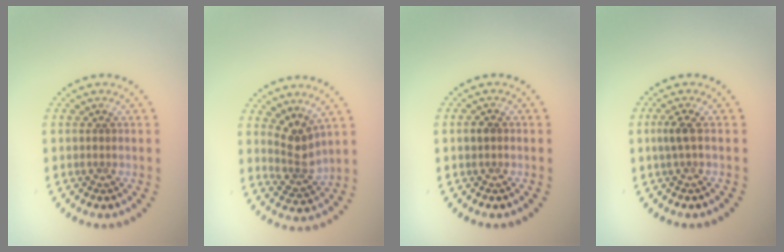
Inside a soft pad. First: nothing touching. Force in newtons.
{"total": 3.0, "press": 2.3, "slide": 1.9}
{"total": 1.2, "press": 1.2, "slide": 0.3}
{"total": 1.2, "press": 1.0, "slide": 0.6}